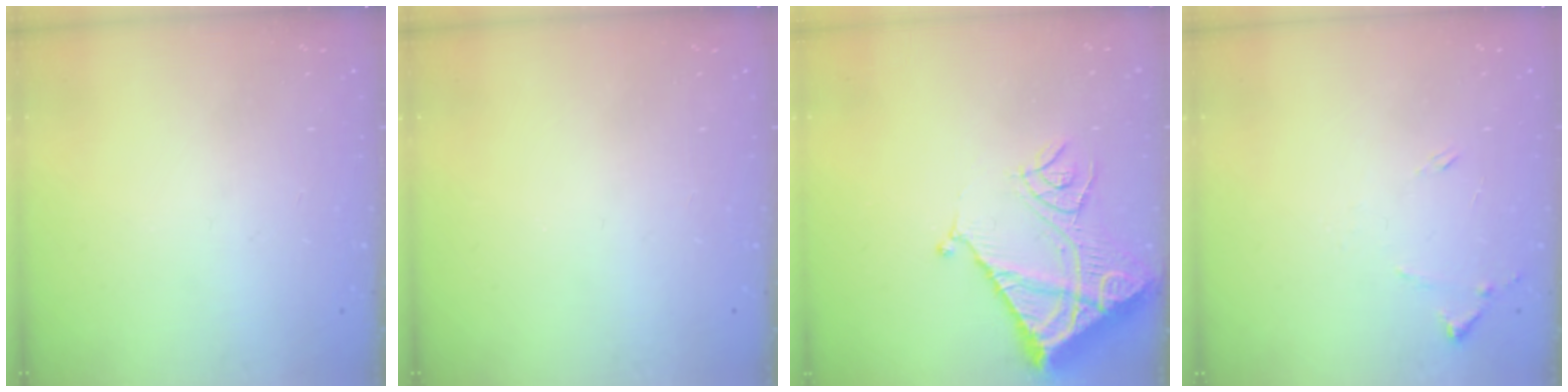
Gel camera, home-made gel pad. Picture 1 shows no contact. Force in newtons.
{"total": 0.0}
{"total": 13.7, "press": 13.6, "slide": 1.6}
{"total": 8.0, "press": 8.0, "slide": 0.7}